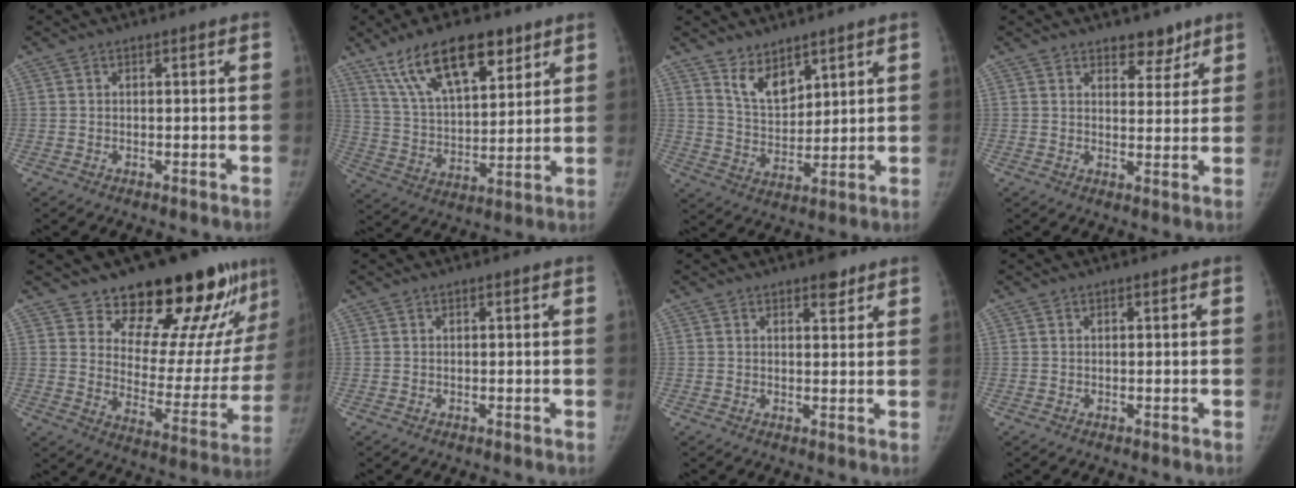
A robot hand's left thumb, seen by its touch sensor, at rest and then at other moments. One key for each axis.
{"total": 17.8, "fx": 11.0, "fy": 7.4, "fz": 11.8, "tx": -0.169, "ty": -0.038, "tz": 0.202}
{"total": 7.4, "fx": 5.1, "fy": 3.7, "fz": 3.8, "tx": -0.043, "ty": -0.046, "tz": 0.102}
{"total": 4.8, "fx": 3.6, "fy": 2.6, "fz": 1.9, "tx": 0.005, "ty": -0.024, "tz": 0.053}
{"total": 22.7, "fx": 16.8, "fy": 9.1, "fz": 12.3, "tx": -0.119, "ty": -0.116, "tz": 0.238}
{"total": 0.0}
{"total": 3.1, "fx": 2.1, "fy": 1.4, "fz": 1.7, "tx": -0.008, "ty": -0.012, "tz": 0.029}
{"total": 0.0}